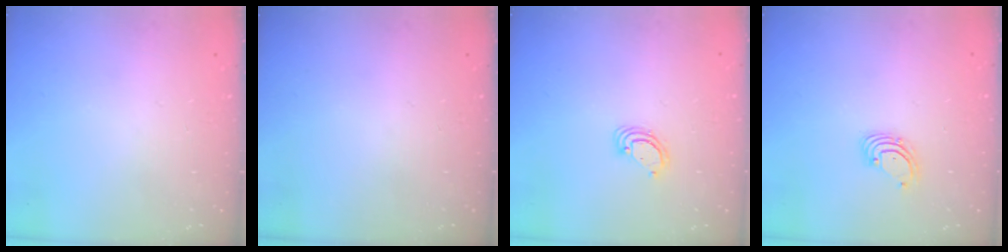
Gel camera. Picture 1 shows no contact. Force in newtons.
{"total": 0.0}
{"total": 3.8, "press": 3.8, "slide": 0.2}
{"total": 1.8, "press": 1.8, "slide": 0.2}